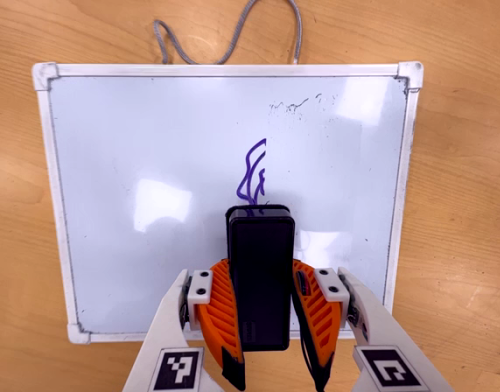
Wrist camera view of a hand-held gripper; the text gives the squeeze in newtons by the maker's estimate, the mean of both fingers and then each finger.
{"total": 7.6, "left": 6.1, "right": 9.1}